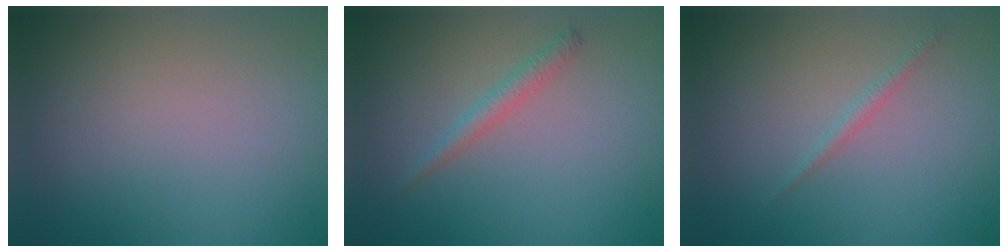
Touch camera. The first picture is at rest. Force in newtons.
{"total": 1.4, "press": 1.4, "slide": 0.1}
{"total": 0.8, "press": 0.8, "slide": 0.1}